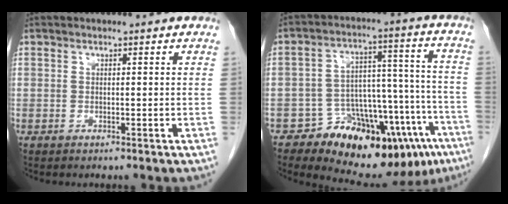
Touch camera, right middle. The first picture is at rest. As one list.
[{"total": 18.4, "force": [-12.0, 7.7, 11.6], "torque": [-0.086, 0.077, -0.163]}]